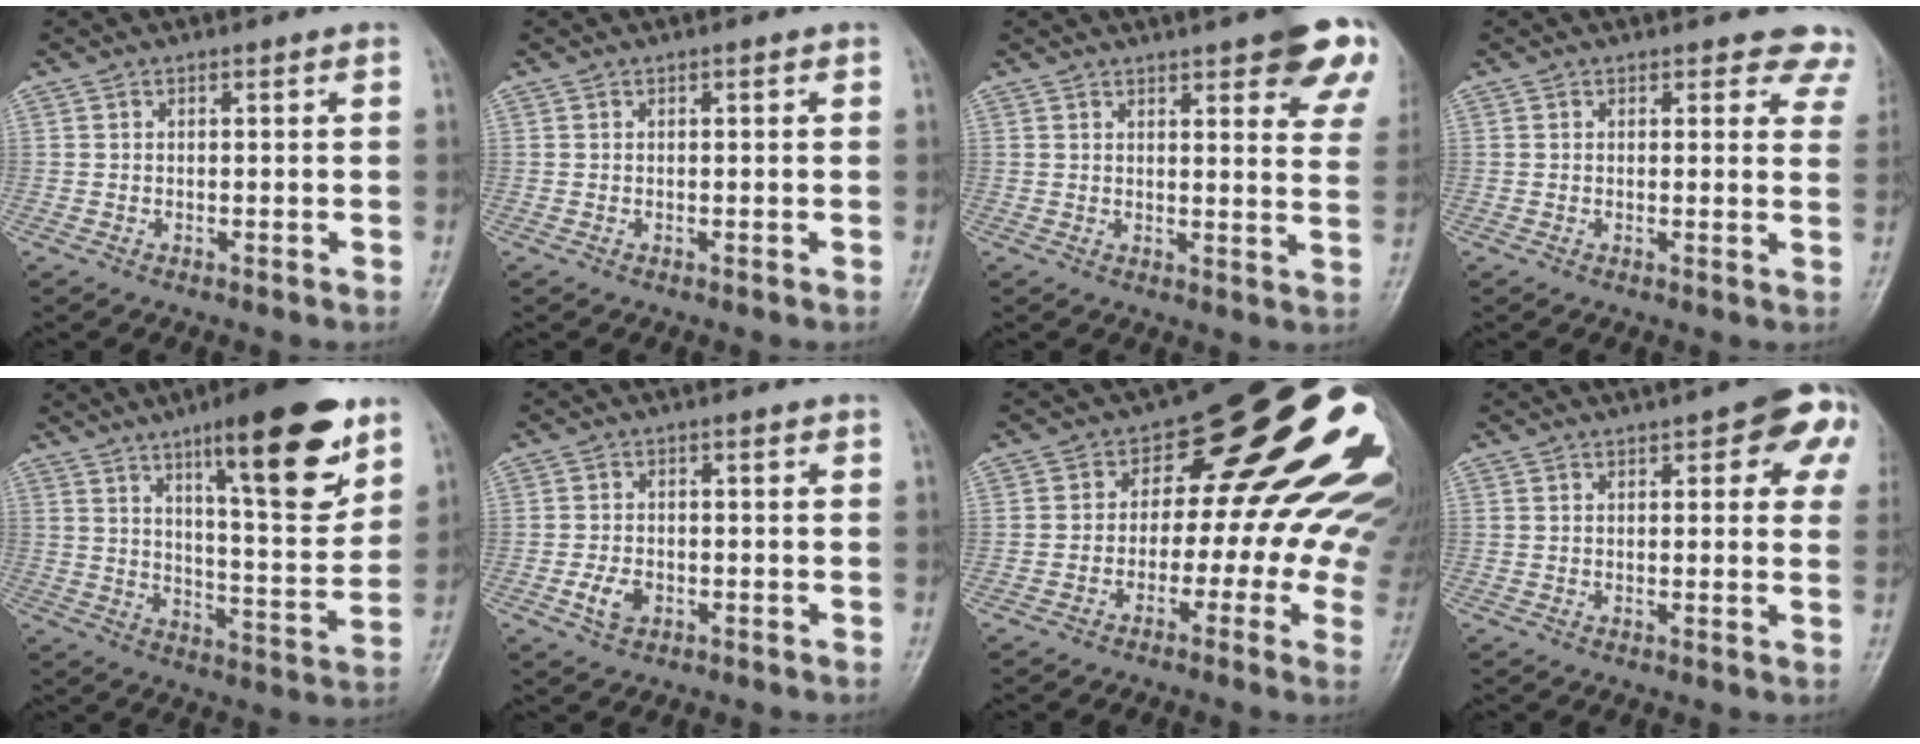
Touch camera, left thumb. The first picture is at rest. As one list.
[{"total": 0.0}, {"total": 16.5, "force": [10.3, 4.5, 12.1], "torque": [-0.125, -0.034, 0.112]}, {"total": 6.3, "force": [5.2, 3.0, 1.7], "torque": [0.026, -0.021, 0.033]}, {"total": 20.0, "force": [11.4, 4.9, 15.7], "torque": [-0.195, -0.060, 0.176]}, {"total": 3.6, "force": [-1.3, 2.4, 2.3], "torque": [-0.041, 0.004, -0.026]}, {"total": 21.5, "force": [1.8, 12.1, 17.7], "torque": [-0.165, 0.024, 0.009]}, {"total": 11.1, "force": [4.6, 4.3, 9.1], "torque": [-0.064, -0.005, 0.043]}]